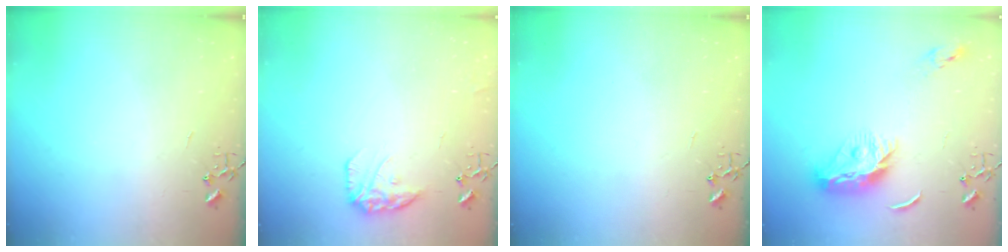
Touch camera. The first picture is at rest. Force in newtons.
{"total": 12.1, "press": 12.0, "slide": 0.6}
{"total": 0.0}
{"total": 12.7, "press": 12.7, "slide": 0.3}